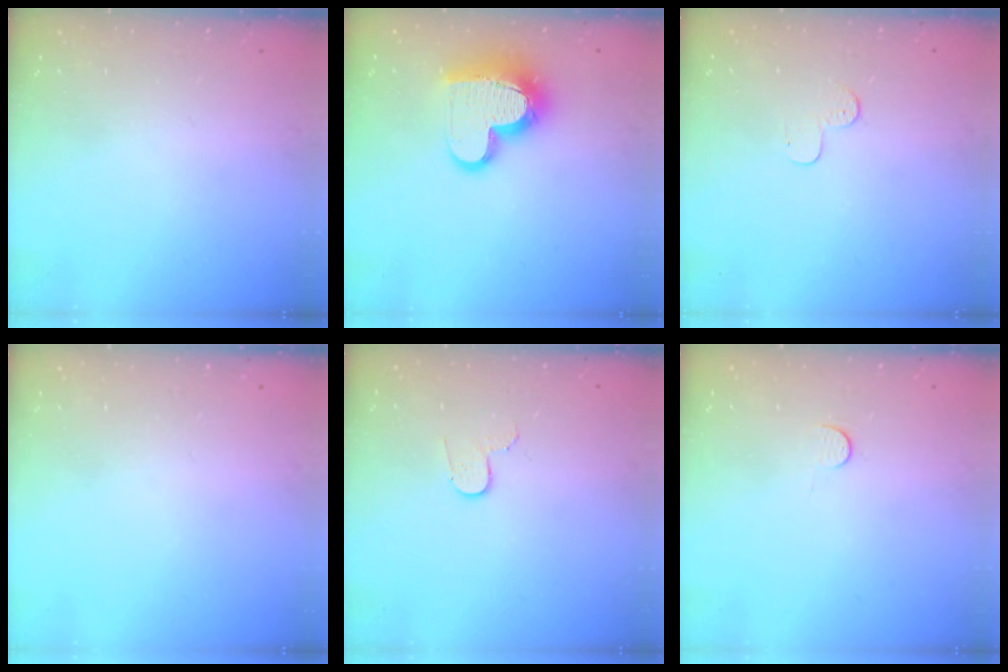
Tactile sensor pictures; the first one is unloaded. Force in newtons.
{"total": 14.7, "press": 14.6, "slide": 1.2}
{"total": 3.9, "press": 3.9, "slide": 0.4}
{"total": 0.0}
{"total": 3.3, "press": 3.3, "slide": 0.3}
{"total": 2.8, "press": 2.8, "slide": 0.4}